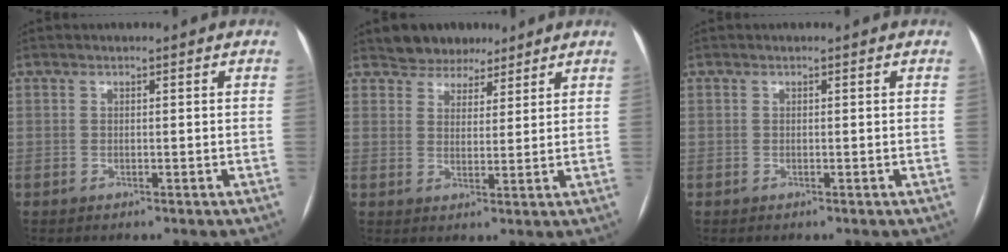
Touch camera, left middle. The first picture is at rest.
{"total": 5.6, "force": [4.6, 3.1, 0.7], "torque": [-0.009, 0.010, 0.074]}
{"total": 0.0}